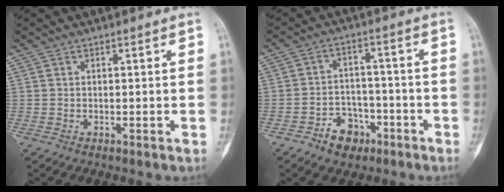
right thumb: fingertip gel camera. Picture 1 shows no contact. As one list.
[{"total": 7.1, "force": [-4.1, 5.1, 2.6], "torque": [-0.010, 0.039, -0.063]}]